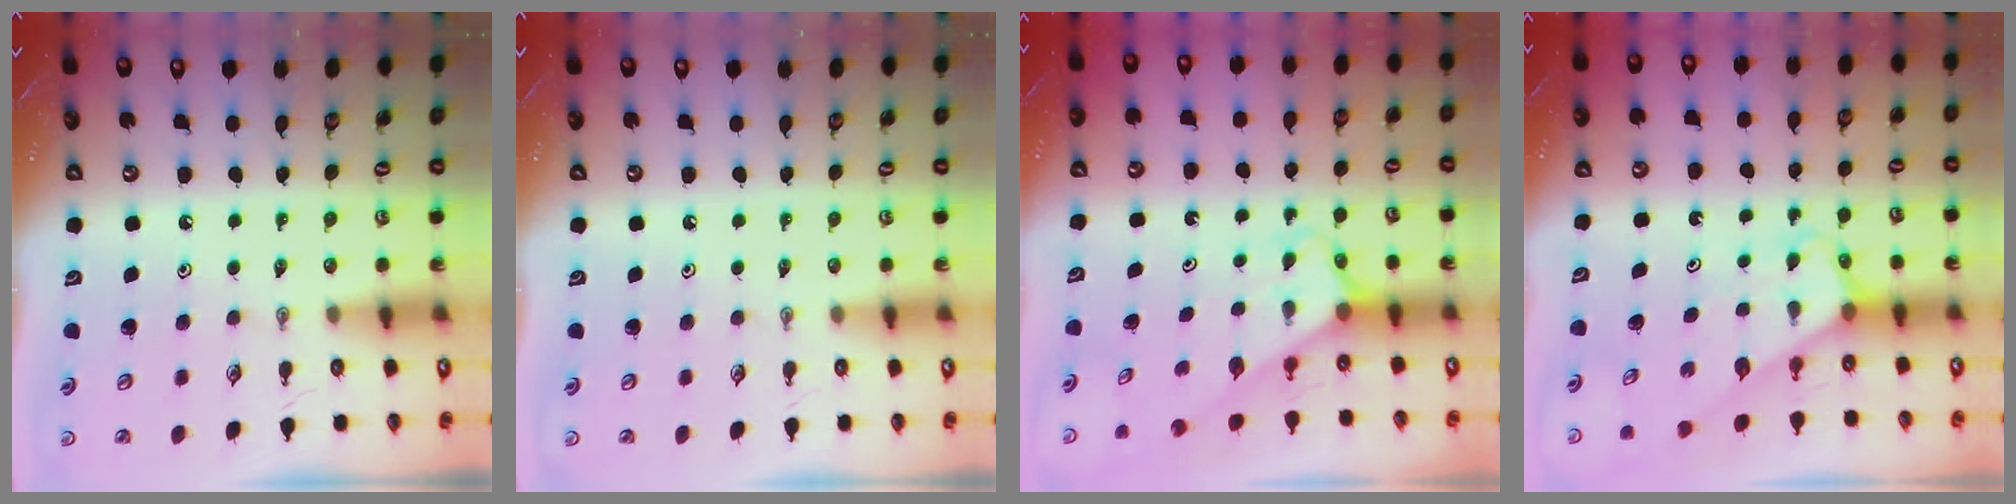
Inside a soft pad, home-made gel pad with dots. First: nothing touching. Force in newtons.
{"total": 0.0}
{"total": 2.5, "press": 2.5, "slide": 0.1}
{"total": 3.1, "press": 3.1, "slide": 0.2}